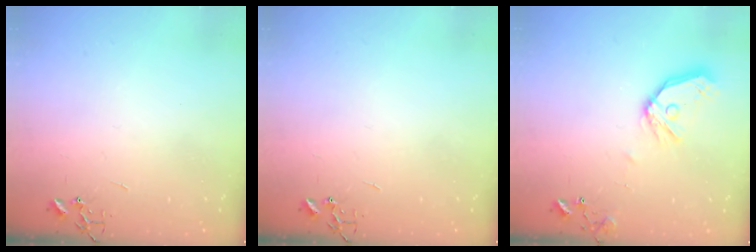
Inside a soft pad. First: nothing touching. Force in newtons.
{"total": 0.0}
{"total": 12.8, "press": 12.7, "slide": 1.8}